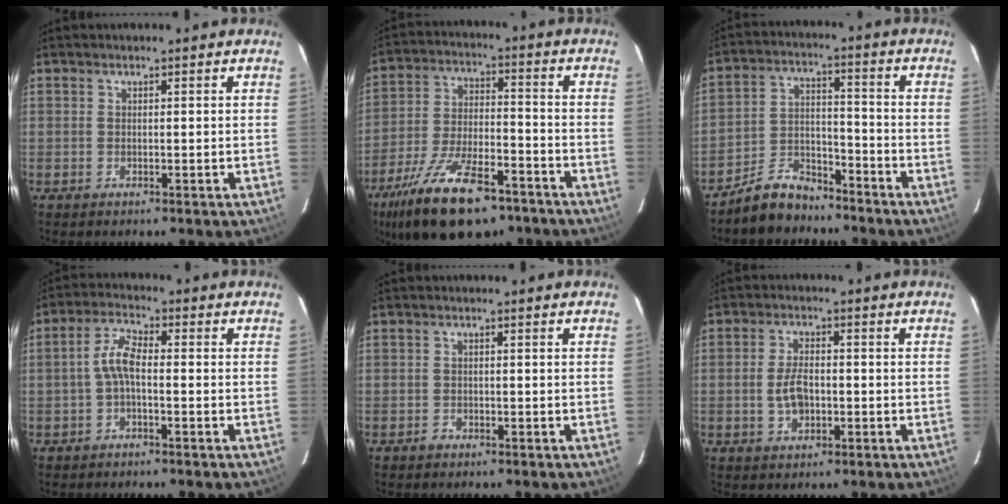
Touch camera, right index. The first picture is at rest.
{"total": 20.6, "force": [-13.9, 8.2, 12.8], "torque": [-0.254, -0.028, -0.228]}
{"total": 8.7, "force": [-7.3, 4.0, 2.6], "torque": [-0.070, 0.029, -0.123]}
{"total": 4.3, "force": [-1.1, 1.4, 3.9], "torque": [-0.089, 0.017, -0.026]}
{"total": 1.1, "force": [-0.7, 0.8, 0.1], "torque": [-0.001, 0.004, -0.012]}
{"total": 5.3, "force": [-1.0, 3.0, 4.2], "torque": [-0.085, 0.002, -0.013]}